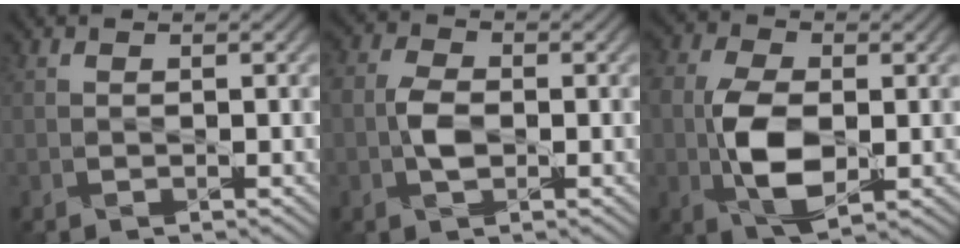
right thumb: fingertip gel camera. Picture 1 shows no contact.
{"total": 3.5, "force": [-0.6, 2.1, 2.7], "torque": [-0.064, 0.007, -0.020]}
{"total": 8.1, "force": [-1.1, 4.5, 6.6], "torque": [-0.144, 0.001, -0.025]}